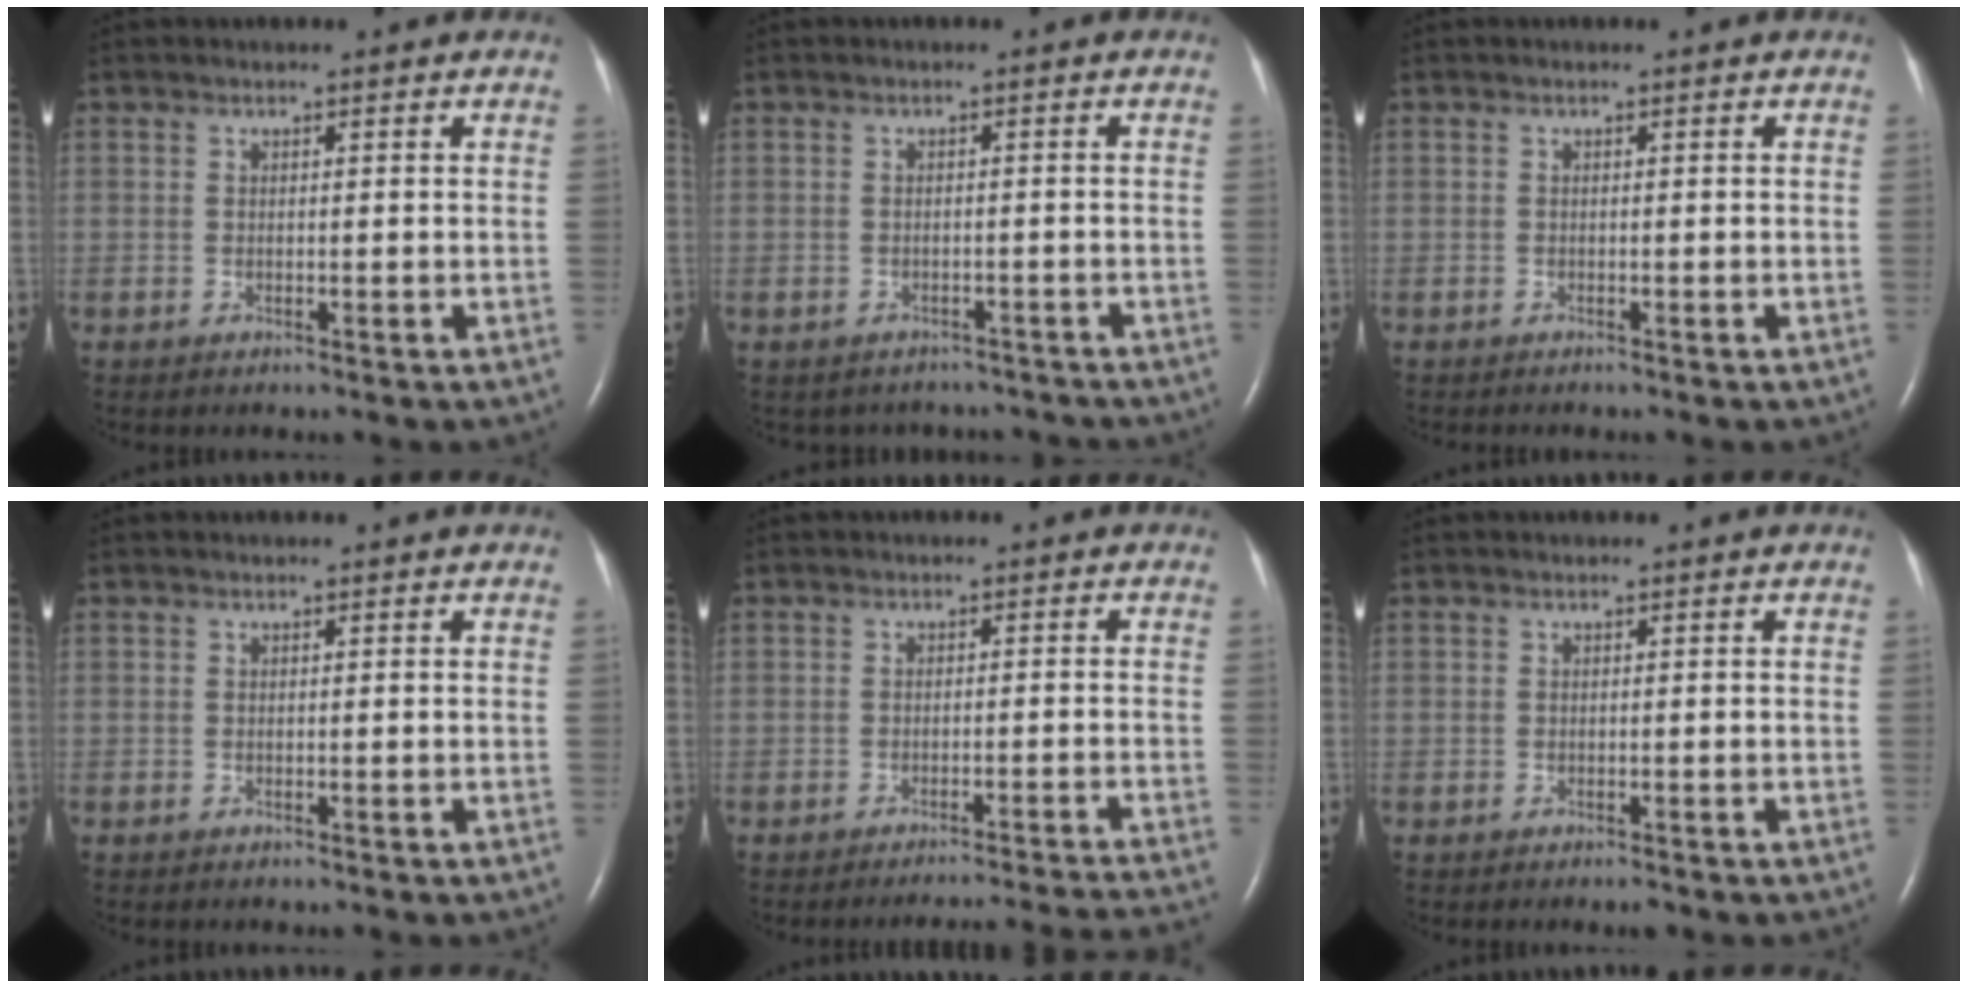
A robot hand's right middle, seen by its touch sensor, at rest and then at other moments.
{"total": 6.5, "force": [-5.9, 2.8, 0.1], "torque": [-0.003, 0.015, -0.060]}
{"total": 1.3, "force": [-1.1, 0.1, 0.6], "torque": [-0.008, -0.002, -0.012]}
{"total": 0.0}
{"total": 12.1, "force": [-11.6, -2.5, 2.5], "torque": [-0.007, -0.019, -0.136]}
{"total": 0.8, "force": [-0.6, 0.1, 0.5], "torque": [-0.009, -0.002, -0.006]}